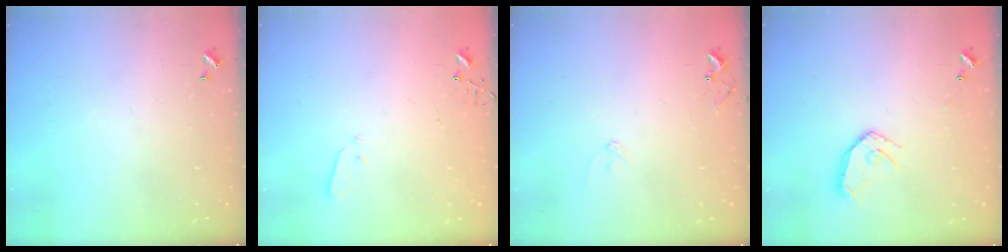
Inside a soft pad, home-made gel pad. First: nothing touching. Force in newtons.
{"total": 3.2, "press": 3.1, "slide": 0.8}
{"total": 7.8, "press": 7.7, "slide": 0.5}
{"total": 10.7, "press": 10.6, "slide": 1.0}